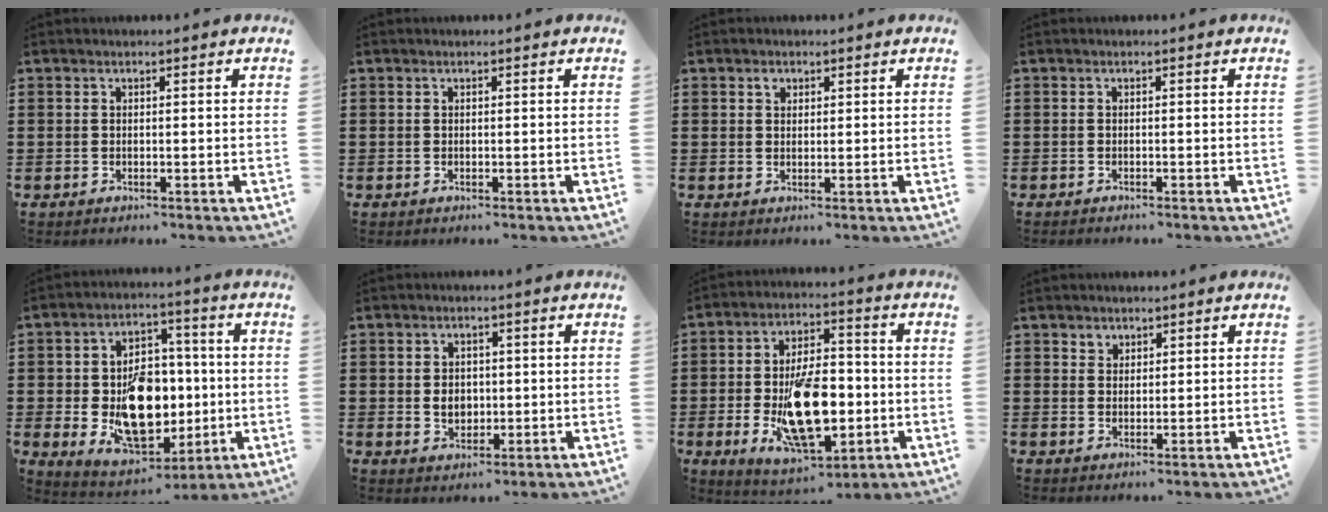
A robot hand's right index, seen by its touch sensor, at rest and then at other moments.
{"total": 0.0}
{"total": 1.3, "force": [0.6, 1.0, 0.6], "torque": [-0.013, 0.003, 0.012]}
{"total": 0.7, "force": [-0.7, -0.1, 0.0], "torque": [0.000, -0.003, -0.014]}
{"total": 13.5, "force": [-1.5, 9.2, 9.8], "torque": [-0.161, 0.001, -0.018]}
{"total": 3.5, "force": [-0.1, 2.7, 2.2], "torque": [-0.041, 0.005, -0.006]}
{"total": 15.1, "force": [-3.2, 7.2, 12.9], "torque": [-0.227, -0.009, -0.052]}
{"total": 1.9, "force": [1.3, 1.4, -0.1], "torque": [0.003, 0.003, 0.024]}